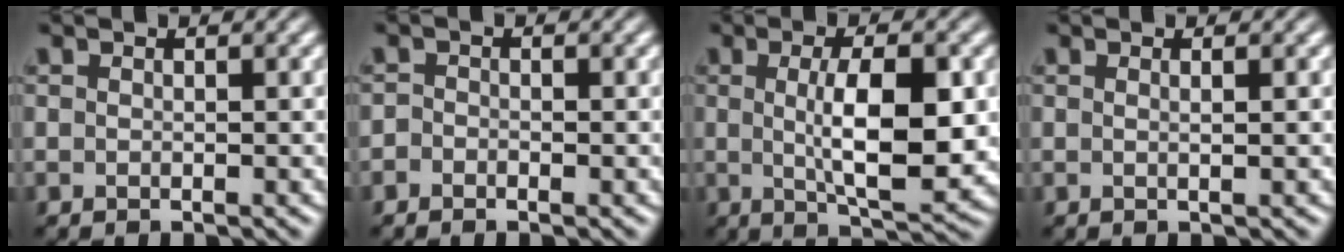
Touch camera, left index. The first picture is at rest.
{"total": 0.7, "force": [-0.5, 0.4, 0.2], "torque": [-0.001, 0.005, -0.013]}
{"total": 7.0, "force": [0.5, 1.8, 6.8], "torque": [-0.109, -0.003, 0.013]}
{"total": 1.1, "force": [0.5, 0.3, 0.9], "torque": [-0.005, 0.001, 0.001]}